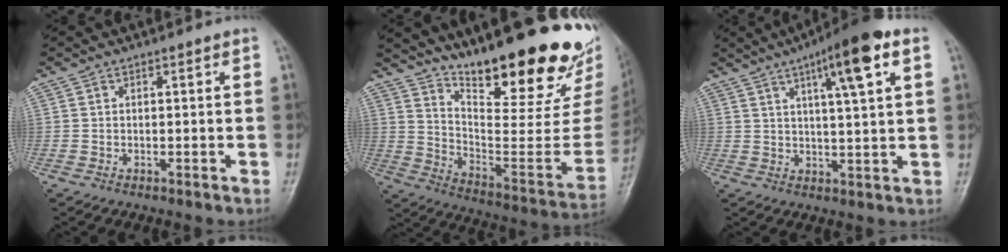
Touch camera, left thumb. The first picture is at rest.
{"total": 27.7, "force": [20.8, 6.6, 17.1], "torque": [-0.230, -0.133, 0.307]}
{"total": 15.0, "force": [7.3, 2.3, 12.9], "torque": [-0.202, -0.014, 0.113]}